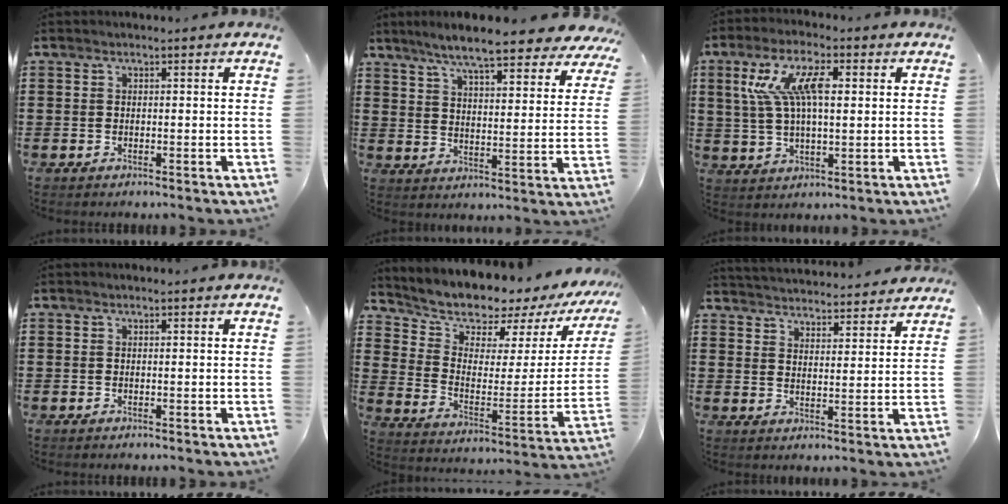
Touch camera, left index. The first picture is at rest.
{"total": 8.4, "force": [7.4, 0.1, 4.0], "torque": [-0.096, -0.039, 0.127]}
{"total": 9.4, "force": [2.7, 3.7, 8.2], "torque": [-0.189, 0.007, 0.039]}
{"total": 0.0}
{"total": 6.1, "force": [5.6, 2.4, 0.6], "torque": [-0.037, -0.057, 0.093]}
{"total": 4.0, "force": [4.0, -0.2, -0.3], "torque": [-0.012, -0.029, 0.069]}